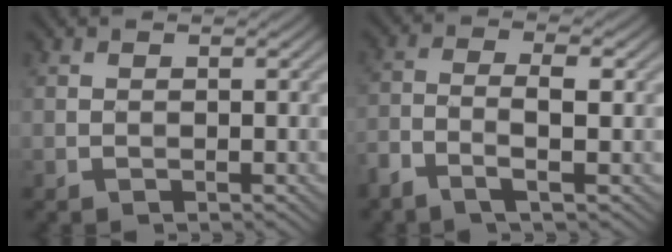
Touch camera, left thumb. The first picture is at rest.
{"total": 4.3, "force": [-2.1, 0.8, 3.7], "torque": [-0.077, 0.002, -0.051]}